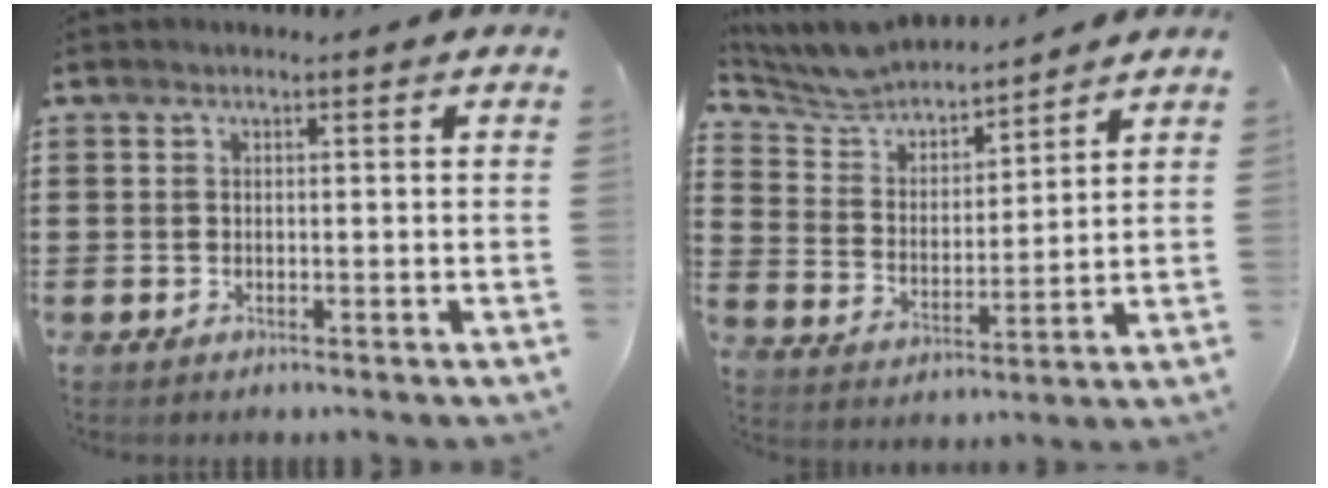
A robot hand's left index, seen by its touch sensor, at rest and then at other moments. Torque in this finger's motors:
{"motor_torque": [1.20, -0.94, 0.15, 0.10]}